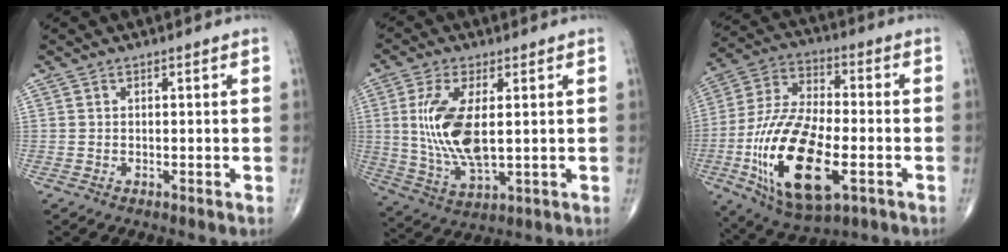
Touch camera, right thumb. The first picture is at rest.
{"total": 12.8, "force": [1.5, 5.4, 11.5], "torque": [-0.242, -0.016, 0.038]}
{"total": 22.6, "force": [-6.4, 10.3, 19.0], "torque": [-0.372, 0.011, -0.105]}